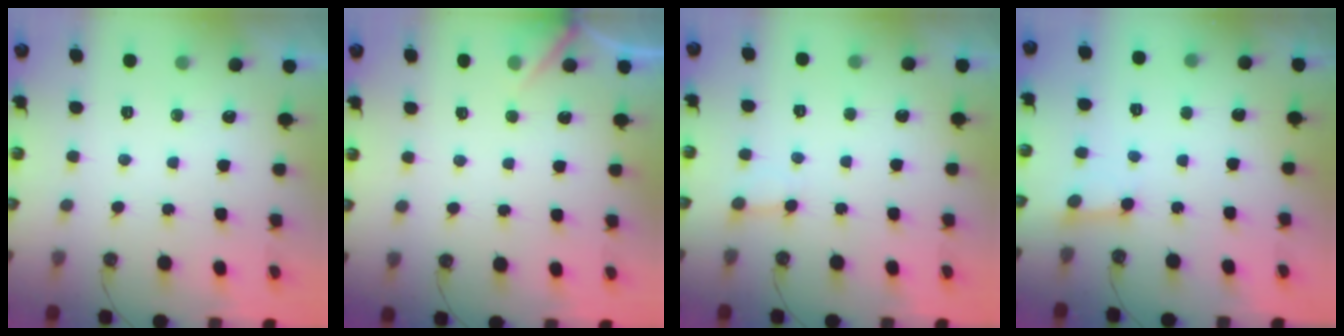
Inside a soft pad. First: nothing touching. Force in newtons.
{"total": 5.8, "press": 5.8, "slide": 0.8}
{"total": 2.4, "press": 2.4, "slide": 0.1}
{"total": 2.4, "press": 2.4, "slide": 0.2}